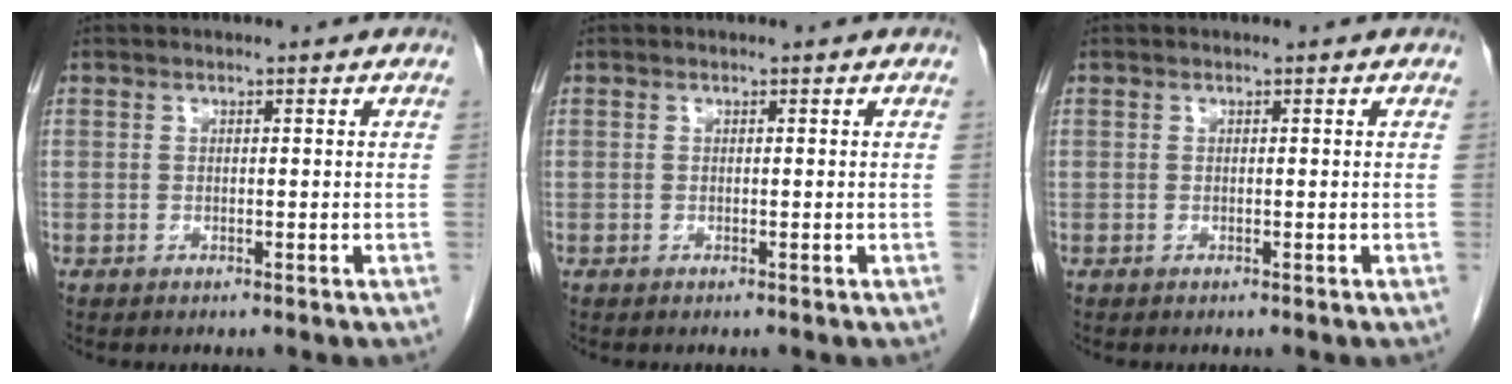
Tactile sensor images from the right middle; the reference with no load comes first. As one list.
[{"total": 0.0}, {"total": 0.0}]